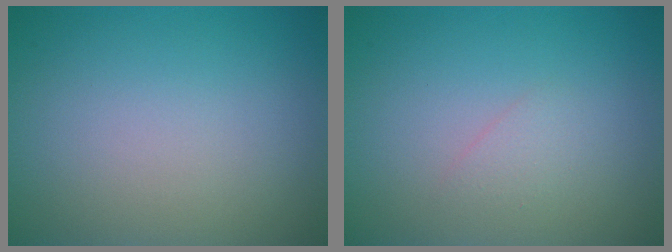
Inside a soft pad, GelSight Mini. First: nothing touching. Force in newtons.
{"total": 1.0, "press": 1.0, "slide": 0.1}